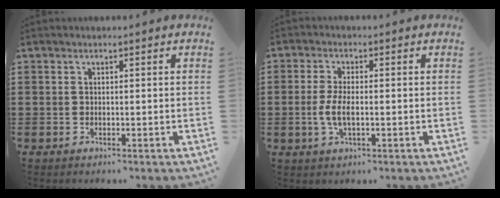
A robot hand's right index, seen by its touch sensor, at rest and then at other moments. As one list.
[{"total": 4.3, "force": [-0.7, 1.5, 4.0], "torque": [-0.090, -0.005, -0.018]}]